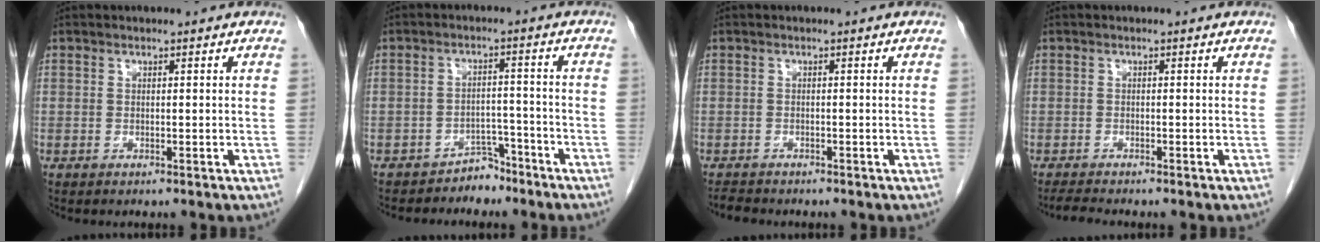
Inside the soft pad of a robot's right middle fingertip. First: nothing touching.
{"total": 3.8, "force": [-3.3, 1.9, 0.2], "torque": [0.000, 0.010, -0.048]}
{"total": 1.8, "force": [-1.7, 0.4, 0.2], "torque": [-0.008, -0.006, -0.026]}
{"total": 1.9, "force": [-1.8, -0.3, 0.5], "torque": [-0.016, -0.009, -0.034]}